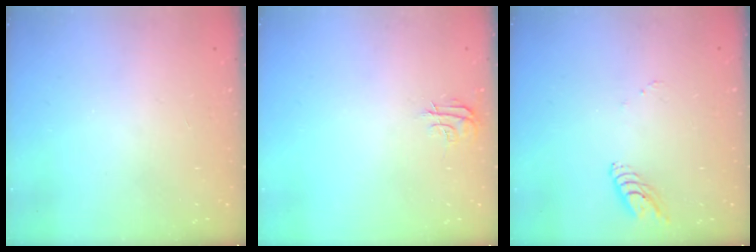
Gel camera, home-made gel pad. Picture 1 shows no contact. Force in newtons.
{"total": 4.8, "press": 4.8, "slide": 0.3}
{"total": 6.0, "press": 6.0, "slide": 0.7}